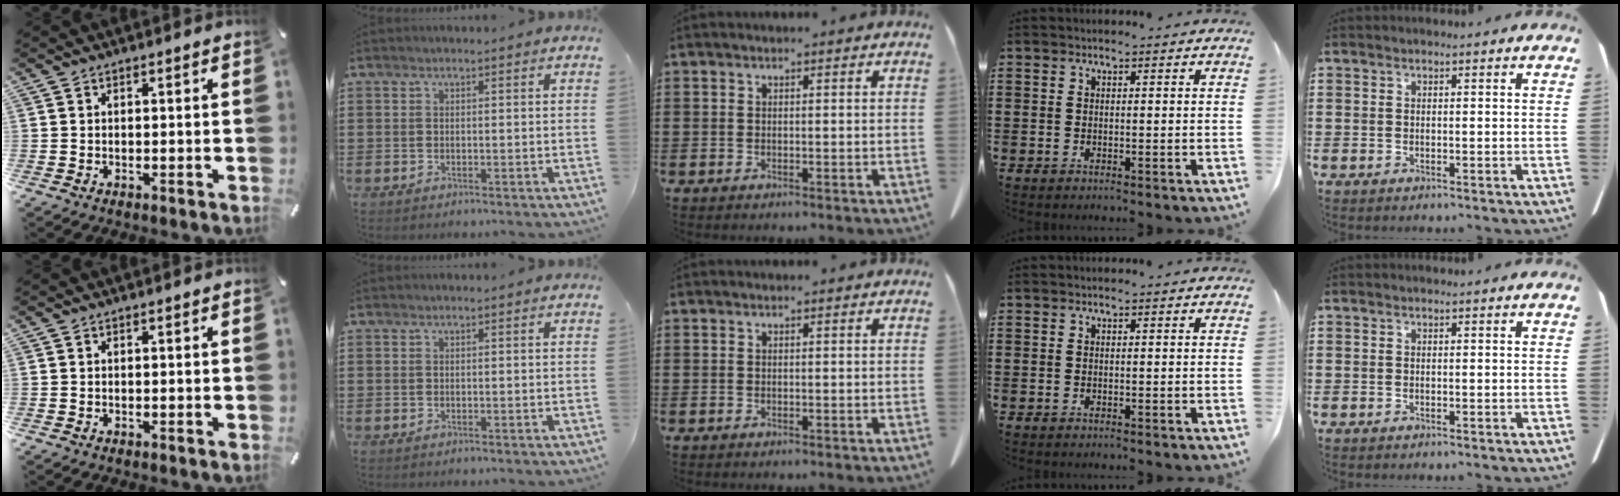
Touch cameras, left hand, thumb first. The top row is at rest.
{}